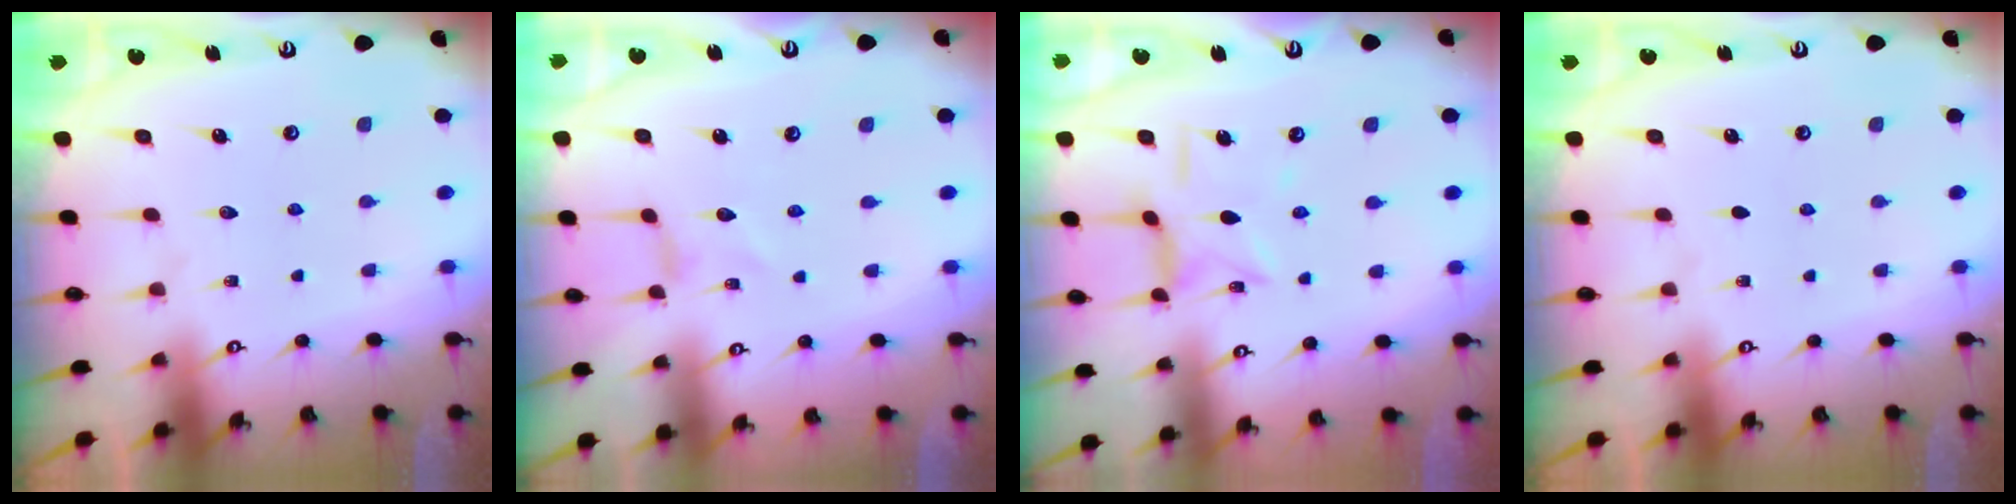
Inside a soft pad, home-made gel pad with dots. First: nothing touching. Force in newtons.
{"total": 0.0}
{"total": 6.0, "press": 6.0, "slide": 0.3}
{"total": 0.0}